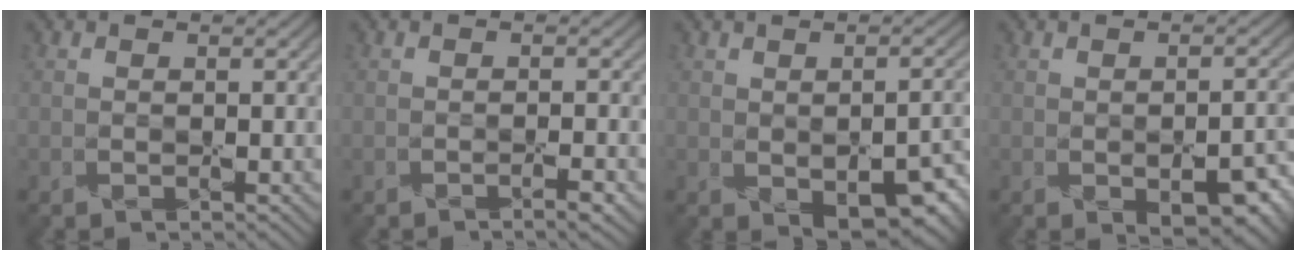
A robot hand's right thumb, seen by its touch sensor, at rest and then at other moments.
{"total": 1.3, "force": [-0.9, 0.1, 1.0], "torque": [-0.015, 0.002, -0.016]}
{"total": 7.8, "force": [-2.5, 3.8, 6.3], "torque": [-0.092, -0.018, -0.016]}
{"total": 5.6, "force": [-2.0, 2.7, 4.5], "torque": [-0.068, -0.022, -0.010]}